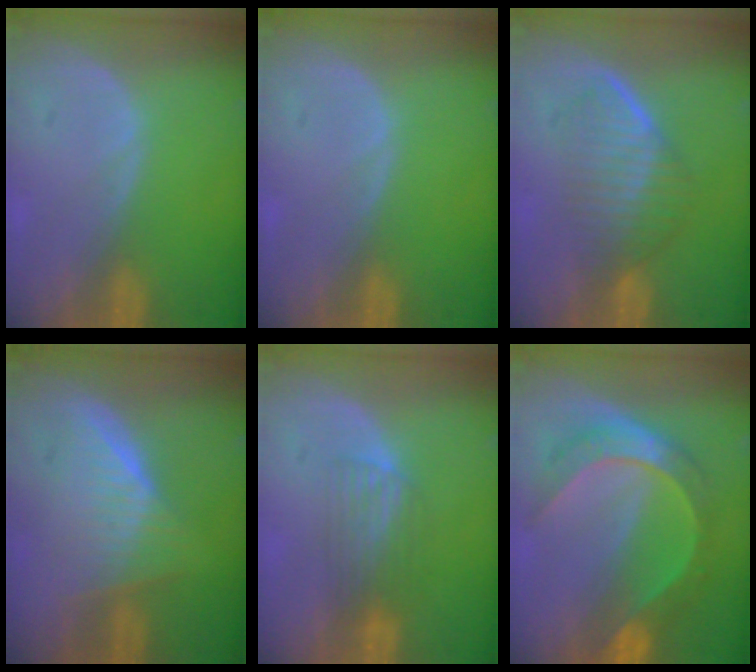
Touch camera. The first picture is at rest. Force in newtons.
{"total": 0.0}
{"total": 7.0, "press": 6.1, "slide": 3.5}
{"total": 6.1, "press": 6.0, "slide": 1.0}
{"total": 4.0, "press": 3.8, "slide": 1.1}
{"total": 8.5, "press": 8.5, "slide": 0.7}